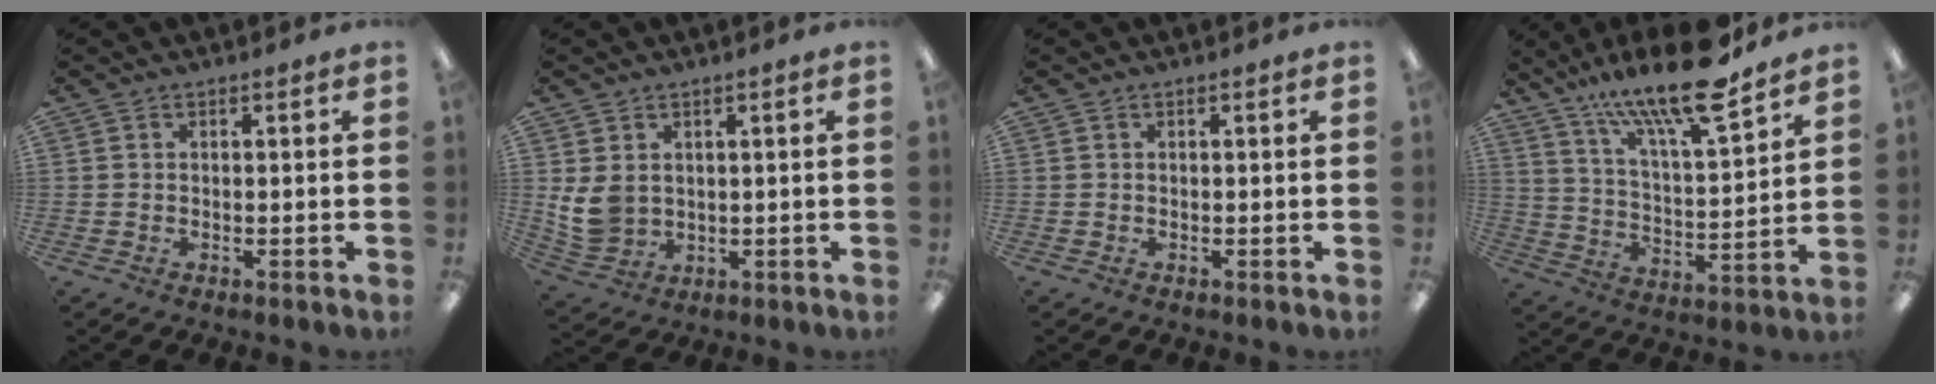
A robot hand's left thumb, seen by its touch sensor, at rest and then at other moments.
{"total": 6.4, "force": [1.7, 5.0, 3.6], "torque": [-0.092, -0.002, 0.037]}
{"total": 0.0}
{"total": 18.2, "force": [13.9, 4.3, 10.9], "torque": [-0.185, -0.088, 0.231]}